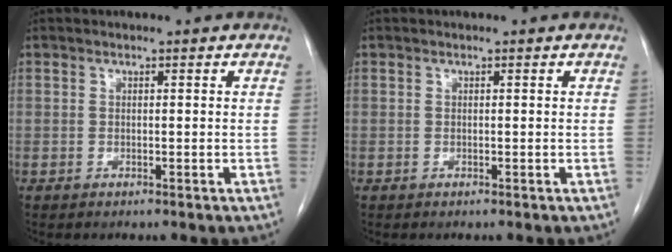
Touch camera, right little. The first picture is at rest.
{"total": 0.0}